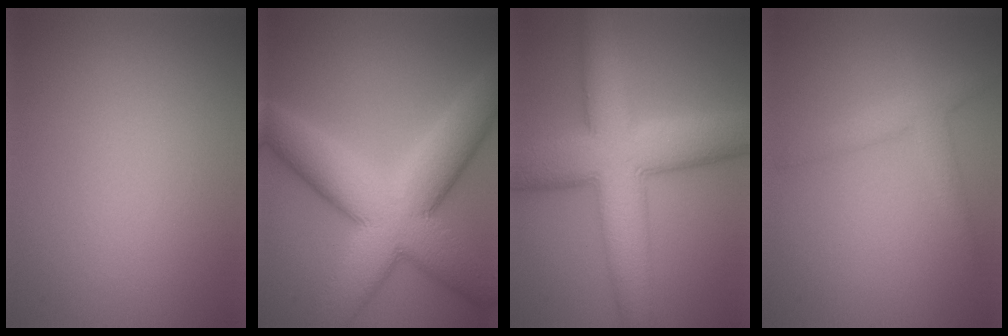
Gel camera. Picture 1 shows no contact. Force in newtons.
{"total": 12.0, "press": 12.0, "slide": 0.7}
{"total": 10.8, "press": 10.8, "slide": 0.3}
{"total": 2.4, "press": 2.4, "slide": 0.1}